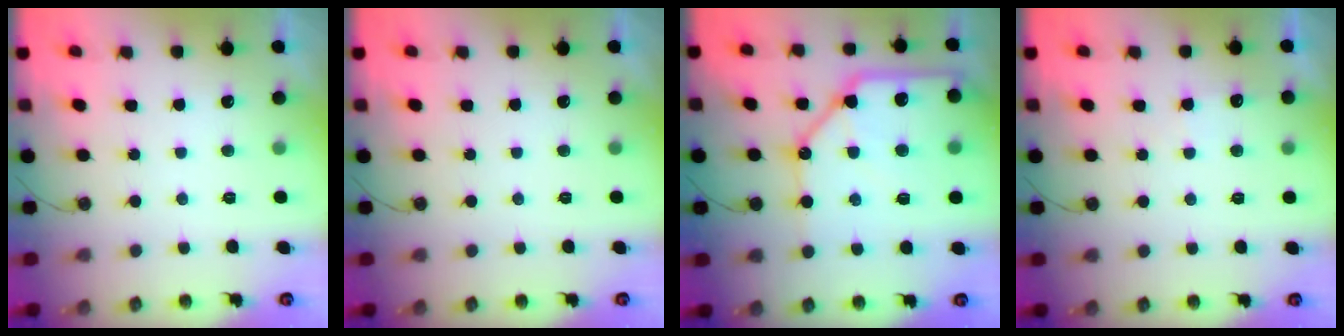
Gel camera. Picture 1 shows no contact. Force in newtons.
{"total": 0.0}
{"total": 19.0, "press": 18.9, "slide": 2.5}
{"total": 4.4, "press": 4.3, "slide": 0.7}